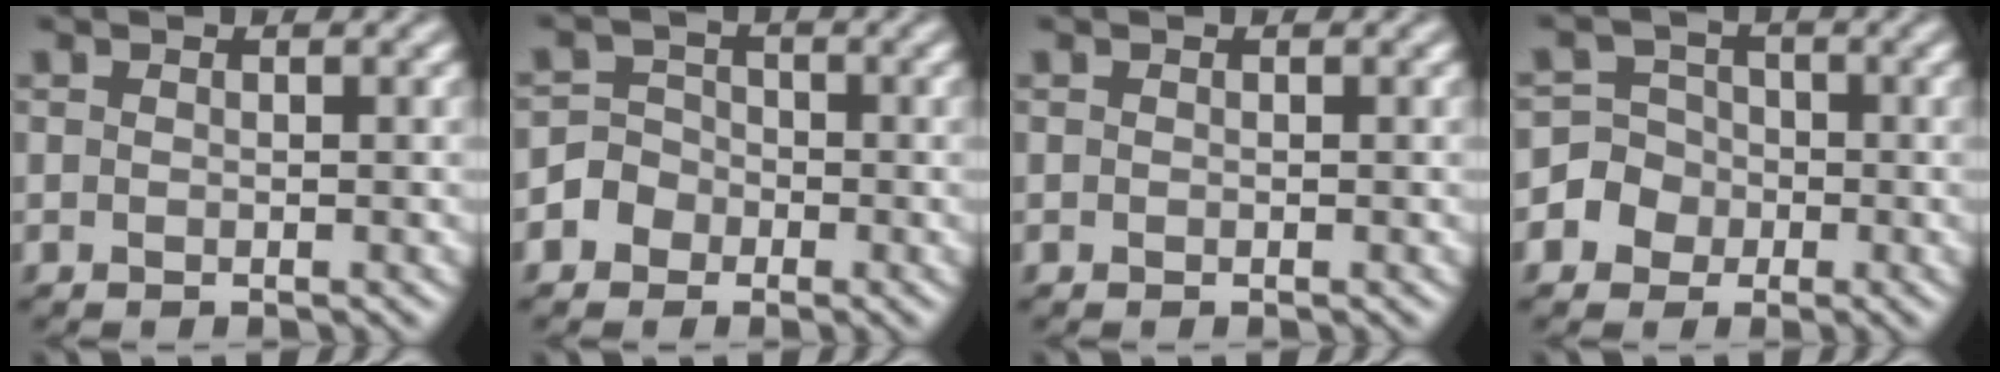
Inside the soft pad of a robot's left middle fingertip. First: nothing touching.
{"total": 2.4, "force": [-1.2, 2.0, 0.0], "torque": [0.011, 0.013, -0.030]}
{"total": 0.0}
{"total": 3.9, "force": [-1.4, 3.6, 0.1], "torque": [0.021, 0.013, -0.041]}